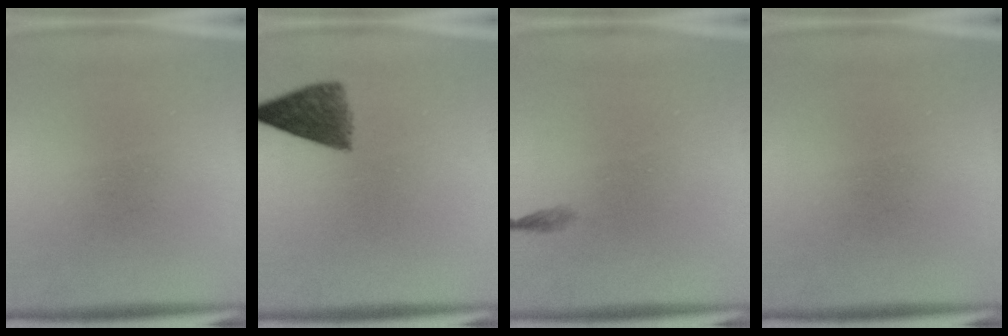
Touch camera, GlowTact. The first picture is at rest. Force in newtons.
{"total": 6.0}
{"total": 0.6}
{"total": 0.0}